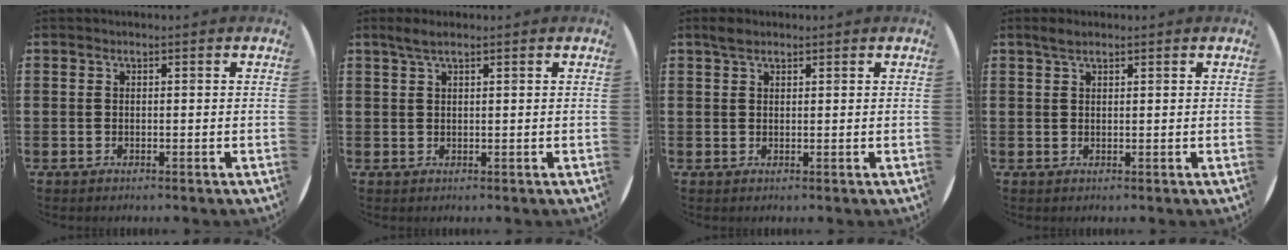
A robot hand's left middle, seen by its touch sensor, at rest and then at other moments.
{"total": 1.9, "force": [1.4, 0.2, 1.2], "torque": [-0.026, 0.004, 0.024]}
{"total": 1.7, "force": [1.4, 0.7, 0.7], "torque": [-0.008, 0.002, 0.024]}
{"total": 1.6, "force": [1.3, 0.5, 0.9], "torque": [-0.012, 0.000, 0.021]}